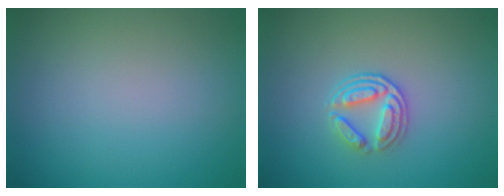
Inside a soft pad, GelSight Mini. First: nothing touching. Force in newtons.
{"total": 2.6, "press": 2.1, "slide": 1.6}